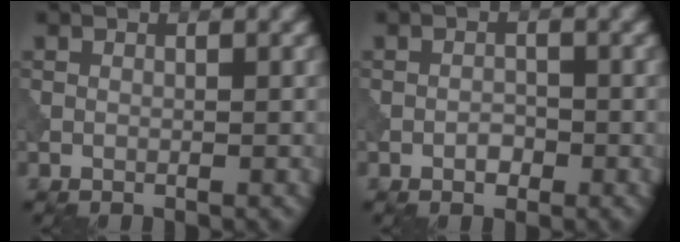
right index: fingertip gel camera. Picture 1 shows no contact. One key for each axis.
{"total": 1.2, "fx": -0.6, "fy": 0.7, "fz": 0.7, "tx": -0.012, "ty": 0.002, "tz": -0.013}